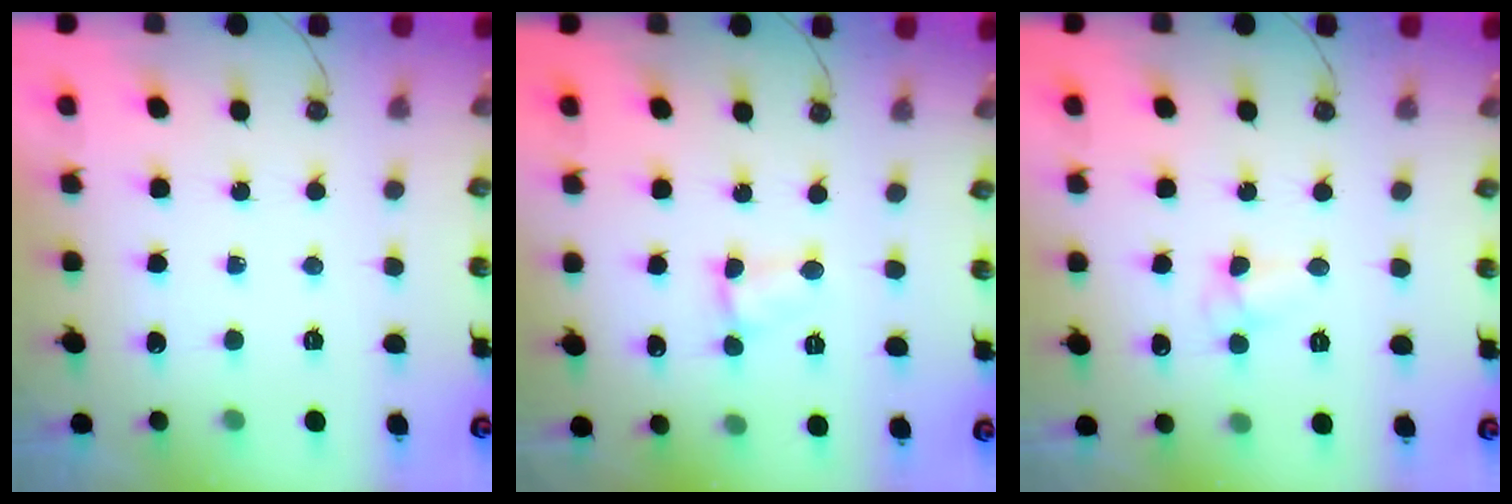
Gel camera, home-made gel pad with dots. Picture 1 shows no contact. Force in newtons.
{"total": 2.4, "press": 2.3, "slide": 0.4}
{"total": 5.7, "press": 5.7, "slide": 0.6}